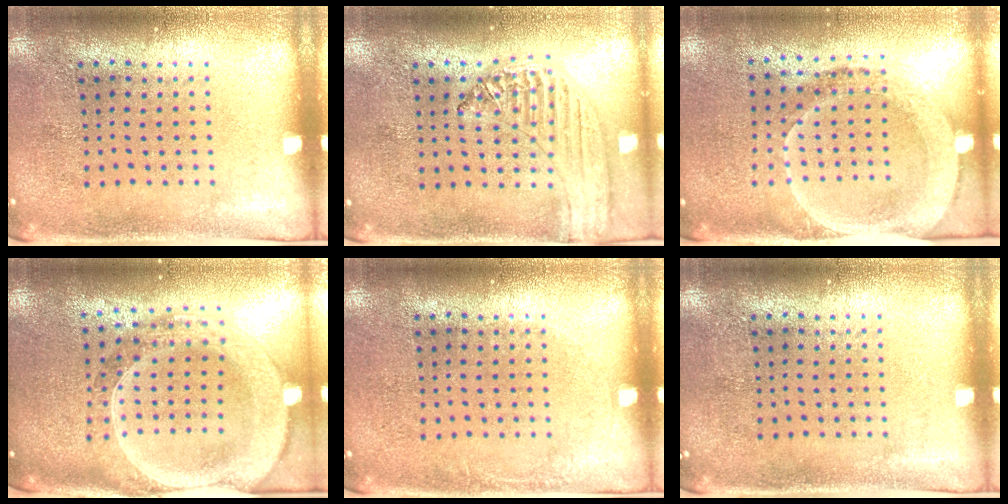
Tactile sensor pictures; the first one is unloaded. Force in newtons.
{"total": 1.3, "press": 1.3, "slide": 0.3}
{"total": 1.8, "press": 1.6, "slide": 0.8}
{"total": 2.8, "press": 2.4, "slide": 1.4}
{"total": 0.7, "press": 0.7, "slide": 0.1}
{"total": 0.0}